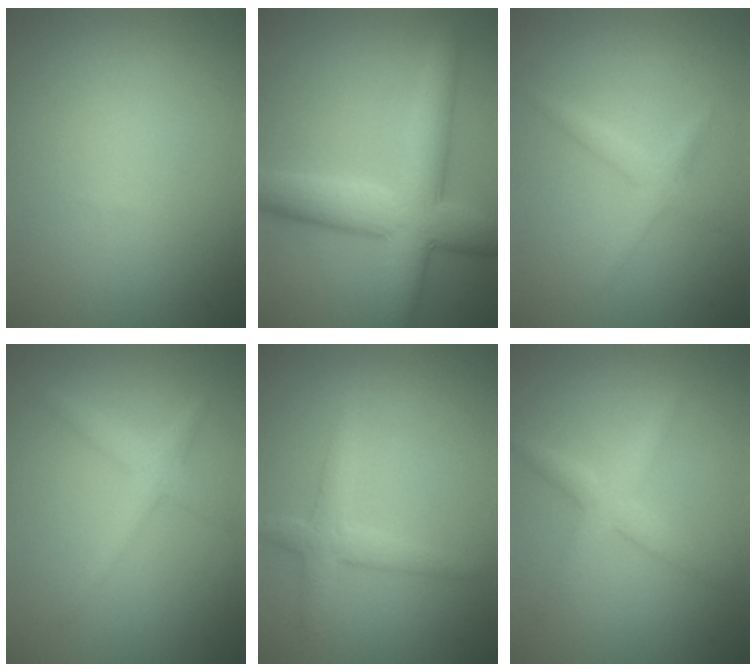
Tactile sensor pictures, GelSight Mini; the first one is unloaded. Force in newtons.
{"total": 7.7, "press": 7.7, "slide": 0.1}
{"total": 1.7, "press": 1.7, "slide": 0.1}
{"total": 2.5, "press": 2.5, "slide": 0.1}
{"total": 2.6, "press": 2.6, "slide": 0.1}
{"total": 2.6, "press": 2.6, "slide": 0.2}